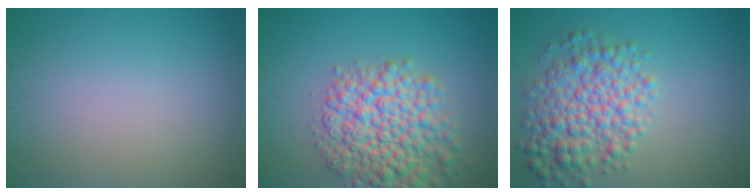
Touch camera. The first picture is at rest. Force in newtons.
{"total": 8.1, "press": 8.1, "slide": 0.3}
{"total": 6.0, "press": 6.0, "slide": 0.0}